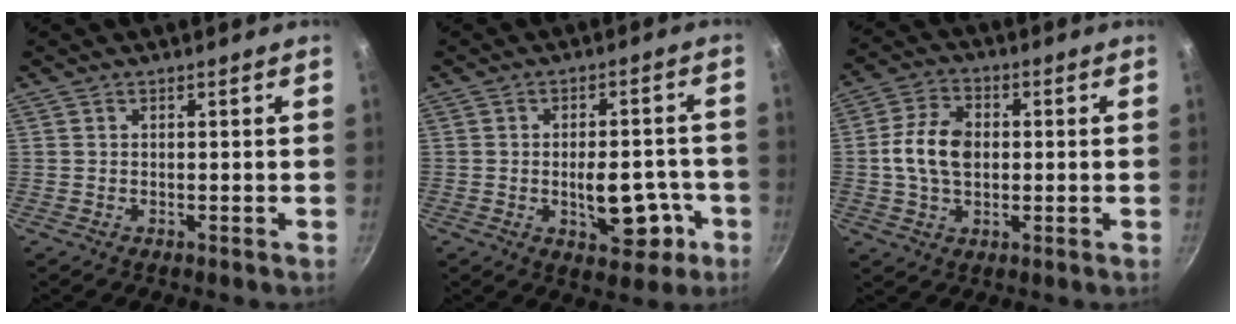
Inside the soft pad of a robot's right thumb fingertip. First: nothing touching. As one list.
[{"total": 10.3, "force": [-2.9, 5.6, 8.1], "torque": [-0.081, 0.019, -0.029]}, {"total": 9.5, "force": [0.1, 6.4, 7.0], "torque": [-0.123, 0.016, -0.009]}]